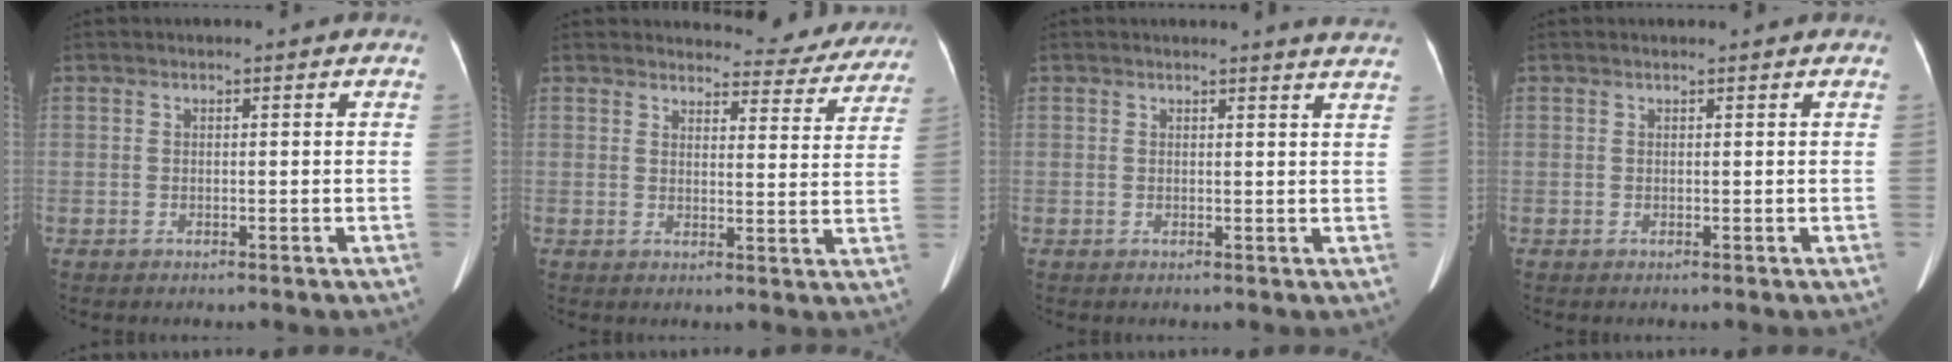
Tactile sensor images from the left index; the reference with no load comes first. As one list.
[{"total": 11.2, "force": [10.7, 2.8, 1.3], "torque": [0.013, -0.028, 0.106]}, {"total": 5.2, "force": [5.0, -0.4, 1.4], "torque": [-0.015, -0.012, 0.032]}, {"total": 0.8, "force": [0.7, 0.0, 0.3], "torque": [-0.010, 0.008, 0.013]}]